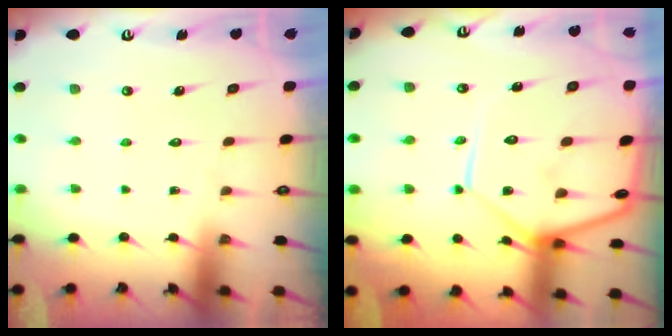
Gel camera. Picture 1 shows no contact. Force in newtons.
{"total": 14.1, "press": 14.0, "slide": 1.2}